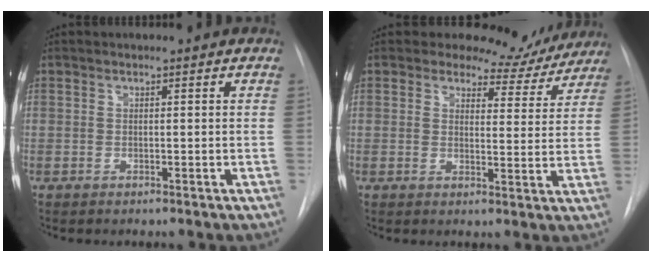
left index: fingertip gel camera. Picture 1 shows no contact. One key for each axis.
{"total": 8.5, "fx": 7.8, "fy": 3.2, "fz": -0.1, "tx": 0.024, "ty": -0.023, "tz": 0.079}